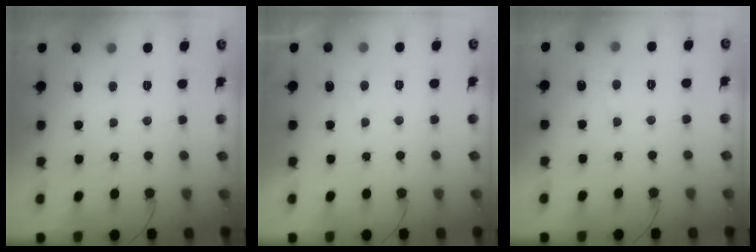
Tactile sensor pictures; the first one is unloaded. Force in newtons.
{"total": 1.4, "press": 1.1, "slide": 0.8}
{"total": 2.4, "press": 2.4, "slide": 0.2}